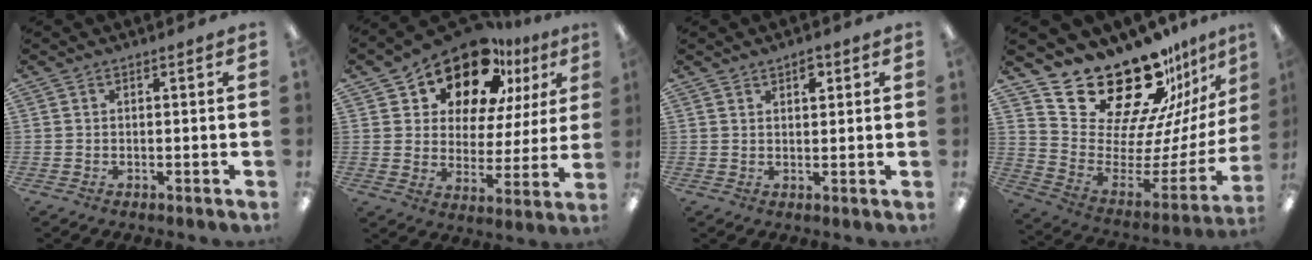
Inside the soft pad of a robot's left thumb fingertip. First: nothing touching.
{"total": 16.8, "force": [13.3, 7.5, 6.9], "torque": [-0.126, -0.096, 0.235]}
{"total": 3.0, "force": [2.1, 1.5, 1.6], "torque": [-0.011, -0.008, 0.031]}
{"total": 26.1, "force": [21.1, 10.5, 11.1], "torque": [-0.175, -0.159, 0.390]}